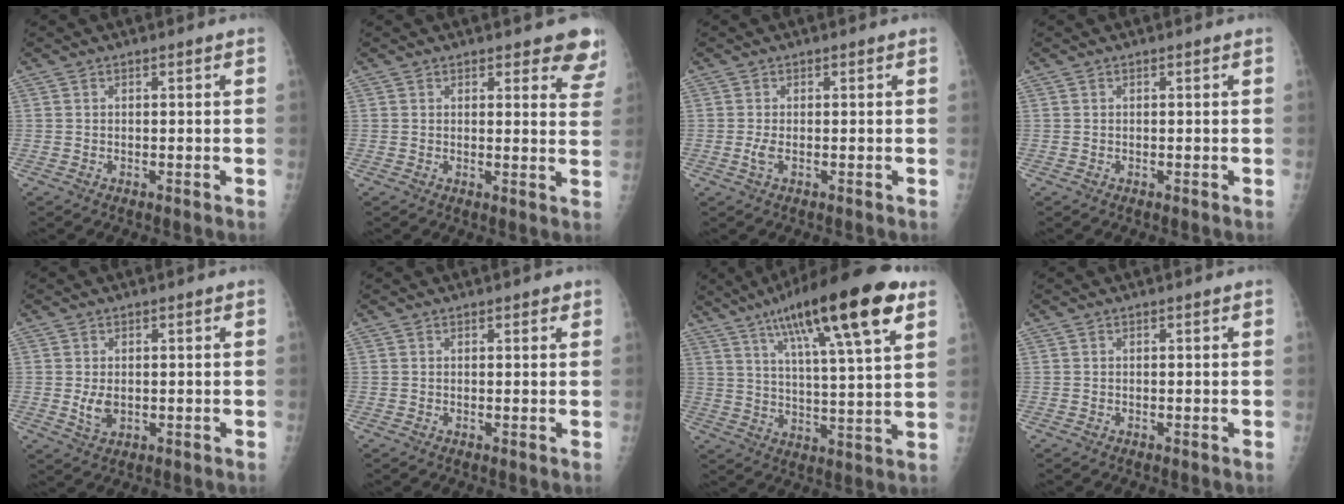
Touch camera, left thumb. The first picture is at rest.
{"total": 7.2, "force": [6.2, 2.7, 2.5], "torque": [0.018, -0.032, 0.047]}
{"total": 1.7, "force": [-0.2, 0.7, 1.5], "torque": [-0.034, -0.003, -0.004]}
{"total": 0.0}
{"total": 3.4, "force": [0.0, 2.3, 2.5], "torque": [-0.040, -0.008, 0.006]}
{"total": 1.4, "force": [0.9, 0.7, 0.8], "torque": [0.002, -0.003, 0.008]}
{"total": 22.2, "force": [11.9, 4.3, 18.2], "torque": [-0.283, -0.020, 0.190]}
{"total": 0.0}